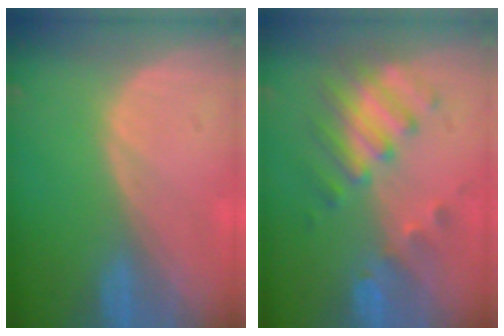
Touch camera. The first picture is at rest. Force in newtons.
{"total": 8.1, "press": 7.2, "slide": 3.8}